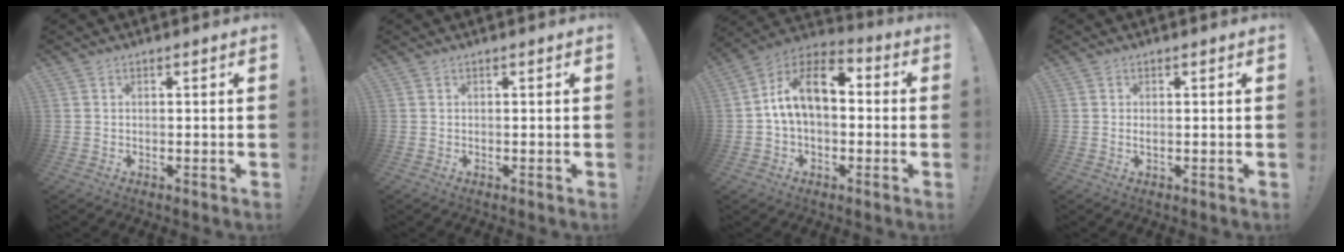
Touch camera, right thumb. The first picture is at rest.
{"total": 0.0}
{"total": 13.9, "force": [2.5, 8.2, 10.9], "torque": [-0.171, 0.008, 0.045]}
{"total": 0.7, "force": [0.2, 0.0, 0.7], "torque": [-0.005, -0.004, 0.001]}